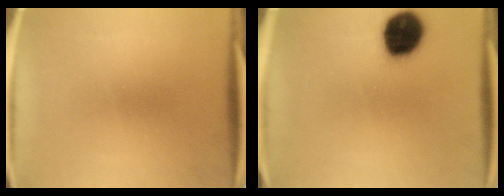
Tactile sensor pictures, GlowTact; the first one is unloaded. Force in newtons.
{"total": 13.6}